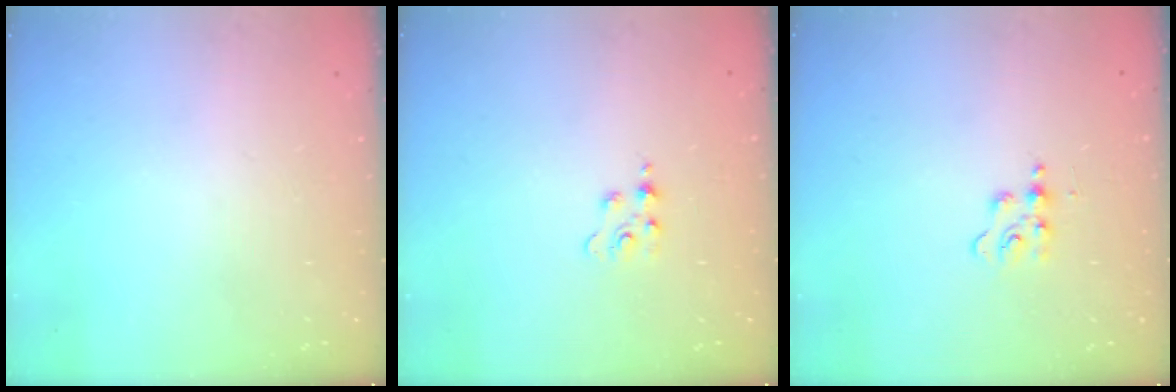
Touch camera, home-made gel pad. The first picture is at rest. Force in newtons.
{"total": 2.3, "press": 2.3, "slide": 0.5}
{"total": 4.8, "press": 4.8, "slide": 0.6}